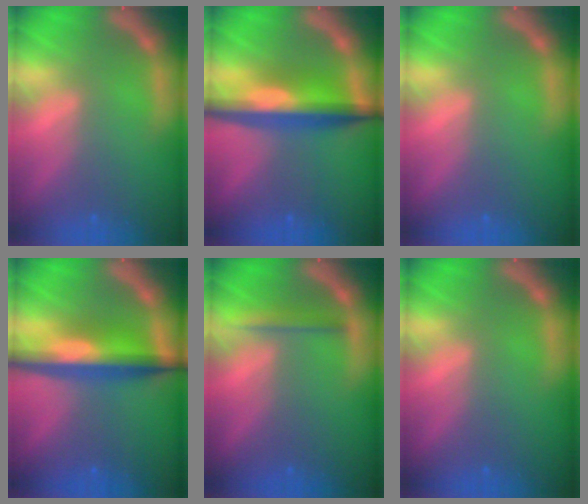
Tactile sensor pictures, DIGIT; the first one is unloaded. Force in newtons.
{"total": 7.4}
{"total": 0.0}
{"total": 7.1}
{"total": 2.0}
{"total": 0.0}